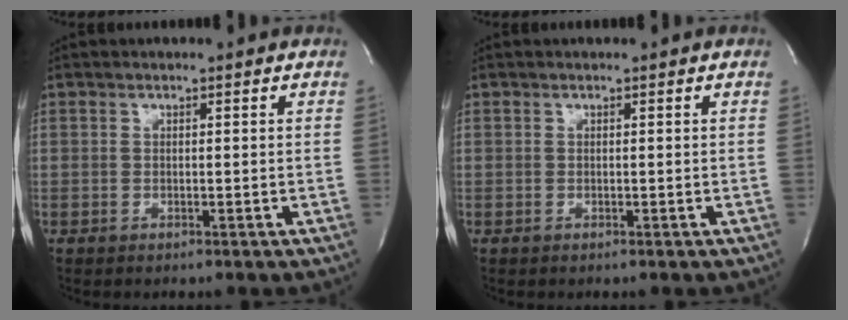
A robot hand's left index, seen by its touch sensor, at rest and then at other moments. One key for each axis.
{"total": 0.0}